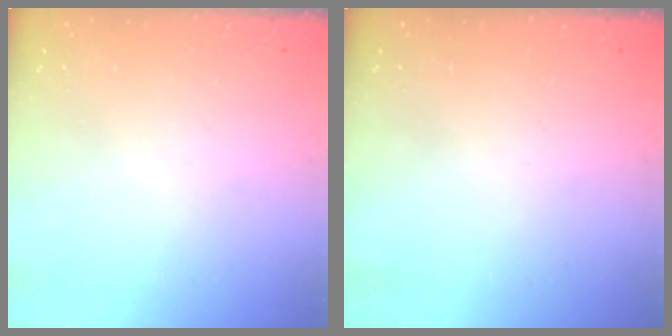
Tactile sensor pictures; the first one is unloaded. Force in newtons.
{"total": 0.0}